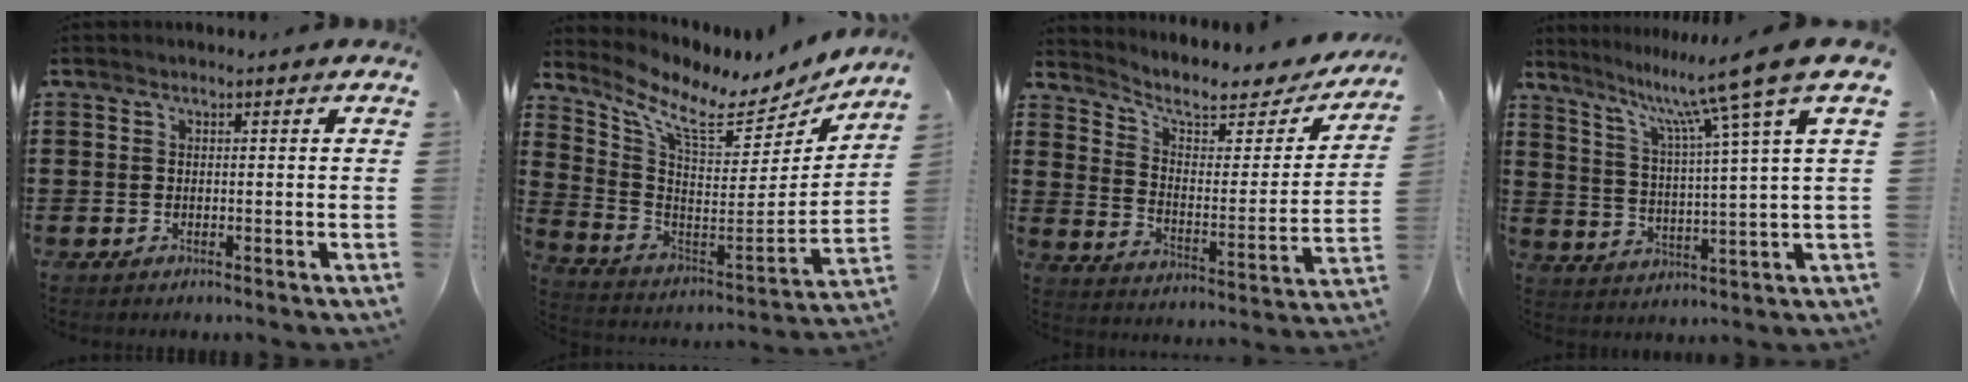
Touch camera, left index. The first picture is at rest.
{"total": 9.1, "force": [7.2, 2.4, 5.0], "torque": [-0.124, -0.055, 0.118]}
{"total": 6.5, "force": [5.2, 1.9, 3.4], "torque": [-0.084, -0.031, 0.084]}
{"total": 11.1, "force": [8.4, -1.3, 7.1], "torque": [-0.158, -0.043, 0.130]}